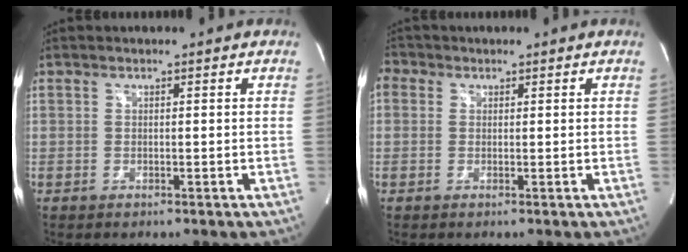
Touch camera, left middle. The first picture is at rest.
{"total": 2.6, "force": [0.9, 2.2, 0.9], "torque": [-0.021, 0.015, 0.015]}